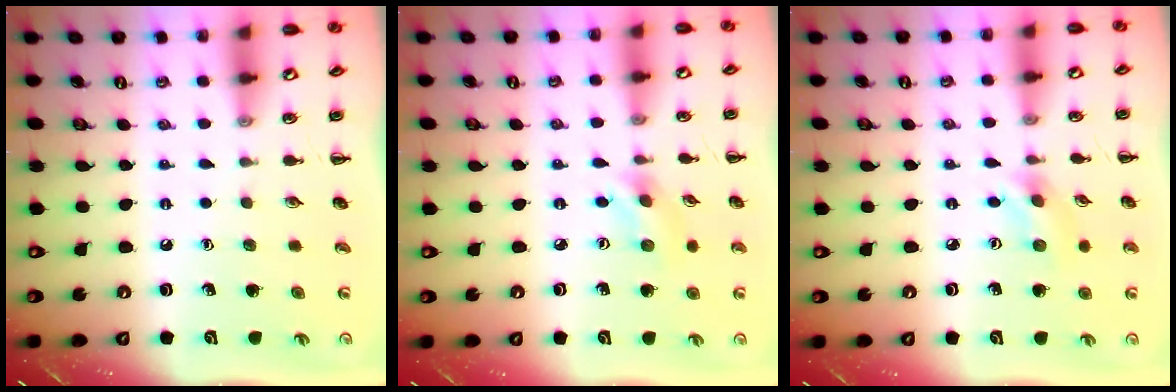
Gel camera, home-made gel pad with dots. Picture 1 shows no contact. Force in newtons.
{"total": 2.8, "press": 2.7, "slide": 0.9}
{"total": 2.8, "press": 2.7, "slide": 0.9}